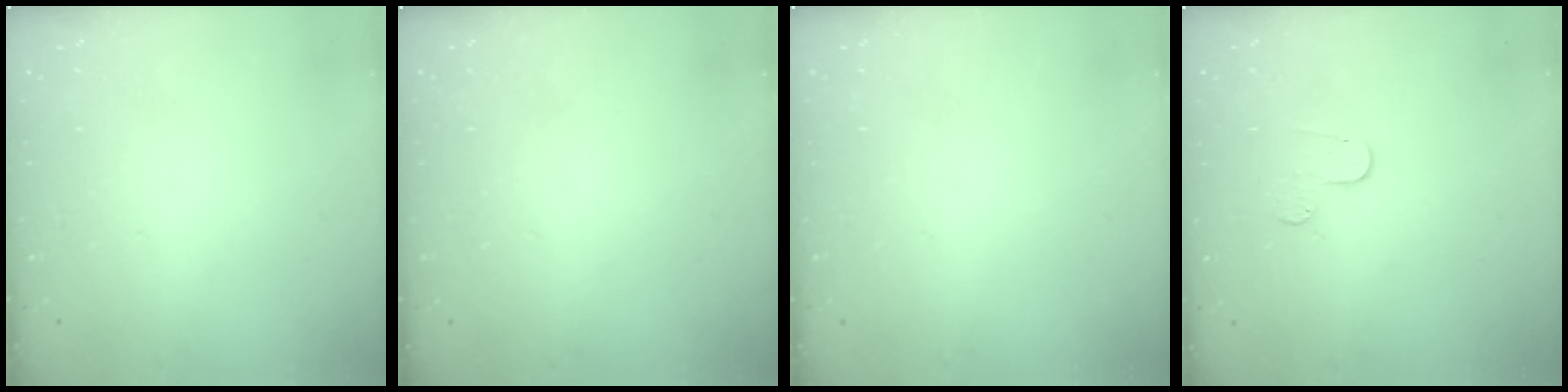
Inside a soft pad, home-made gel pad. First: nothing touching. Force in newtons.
{"total": 0.0}
{"total": 0.0}
{"total": 4.5, "press": 4.5, "slide": 0.4}